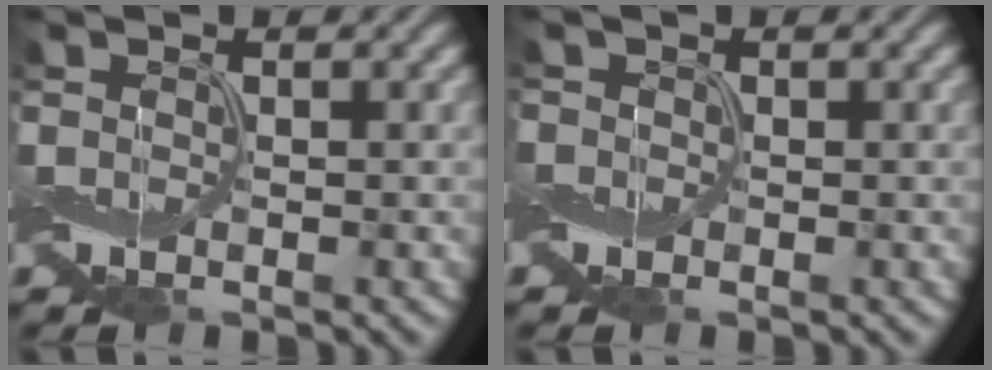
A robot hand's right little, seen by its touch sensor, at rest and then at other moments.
{"total": 0.6, "force": [-0.3, 0.5, -0.2], "torque": [0.007, 0.002, -0.006]}